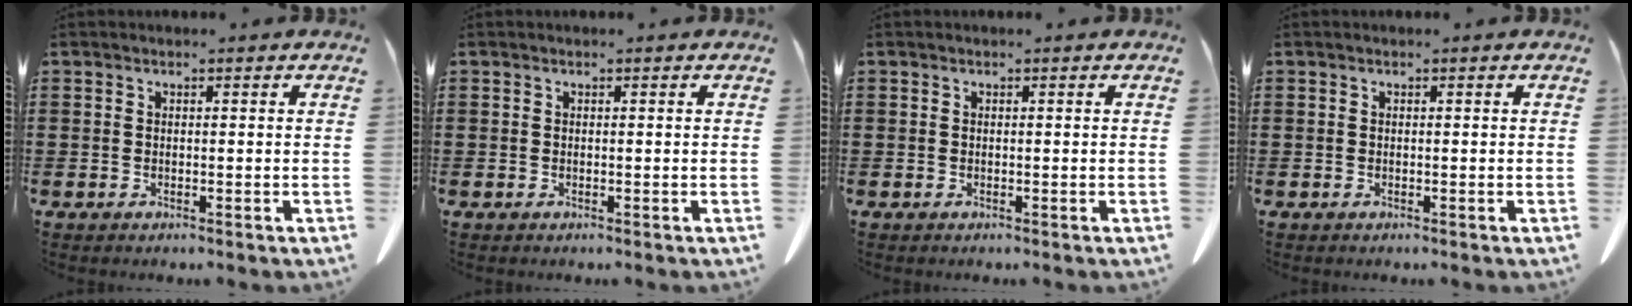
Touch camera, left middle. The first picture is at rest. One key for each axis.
{"total": 0.0}
{"total": 0.0}
{"total": 0.0}